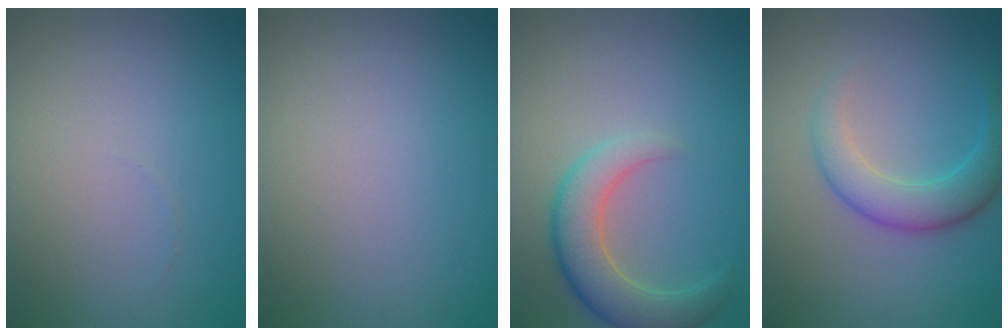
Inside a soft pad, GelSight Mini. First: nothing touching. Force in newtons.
{"total": 0.0}
{"total": 5.2, "press": 5.1, "slide": 0.6}
{"total": 4.2, "press": 4.2, "slide": 0.1}